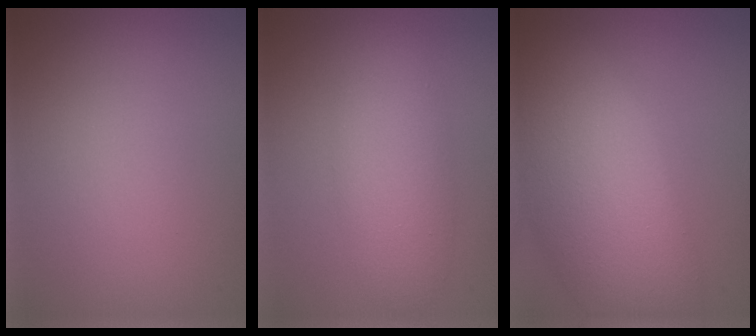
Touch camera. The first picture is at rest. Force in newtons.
{"total": 4.3, "press": 4.3, "slide": 0.1}
{"total": 10.3, "press": 10.3, "slide": 0.8}